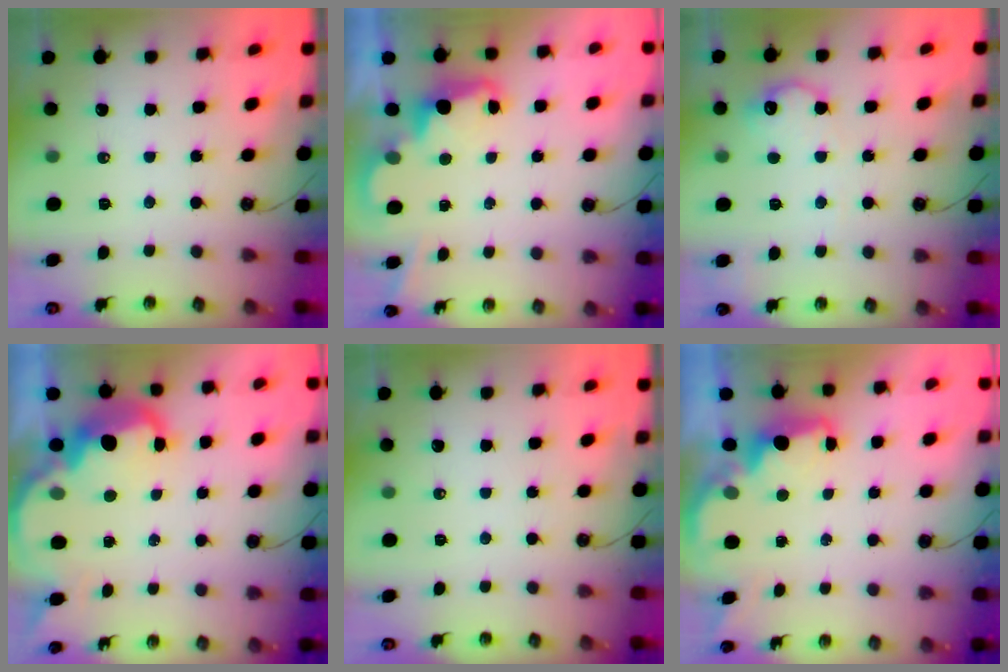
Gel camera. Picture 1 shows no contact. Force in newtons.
{"total": 2.5, "press": 2.4, "slide": 0.6}
{"total": 12.4, "press": 12.4, "slide": 0.6}
{"total": 8.8, "press": 8.8, "slide": 0.5}
{"total": 0.0}
{"total": 2.0, "press": 1.9, "slide": 0.7}